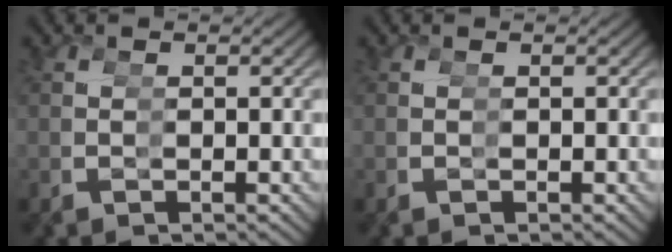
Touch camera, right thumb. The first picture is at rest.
{"total": 0.0}